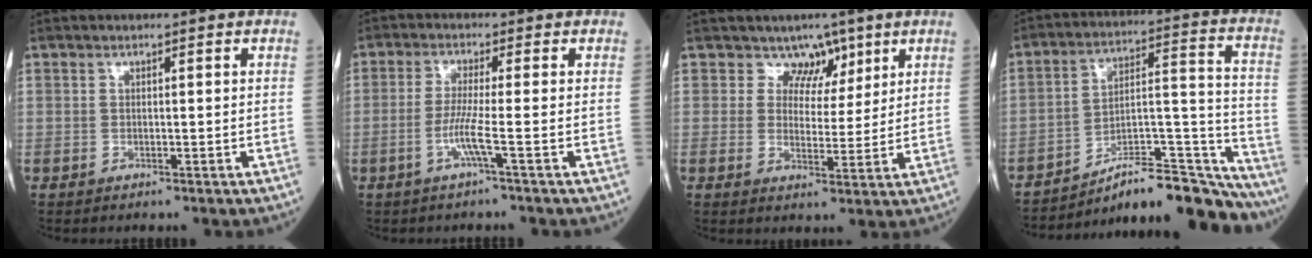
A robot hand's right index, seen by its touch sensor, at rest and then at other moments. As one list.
[{"total": 3.9, "force": [-1.5, -1.1, 3.4], "torque": [-0.074, -0.008, -0.035]}, {"total": 4.4, "force": [3.1, 3.1, 0.0], "torque": [0.014, -0.006, 0.045]}, {"total": 19.8, "force": [-18.2, 1.9, 7.5], "torque": [-0.072, 0.043, -0.275]}]